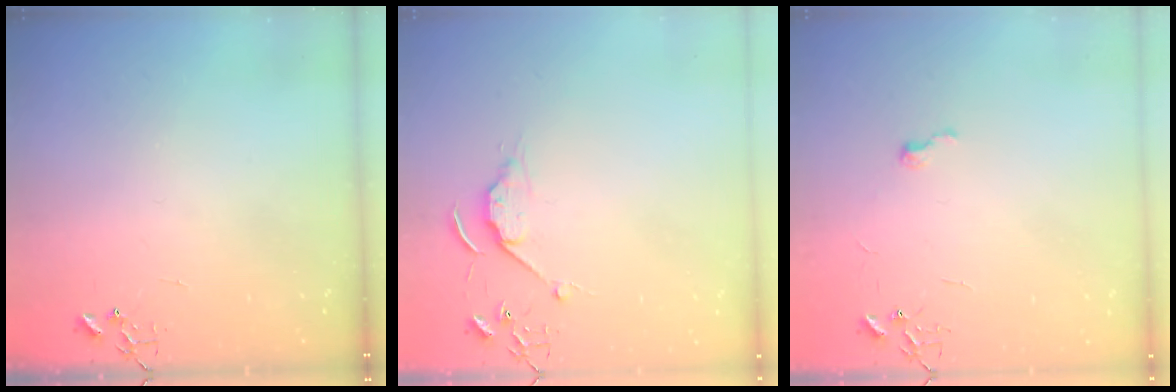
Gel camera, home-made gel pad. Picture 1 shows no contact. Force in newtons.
{"total": 6.5, "press": 6.5, "slide": 0.8}
{"total": 4.7, "press": 4.6, "slide": 0.6}